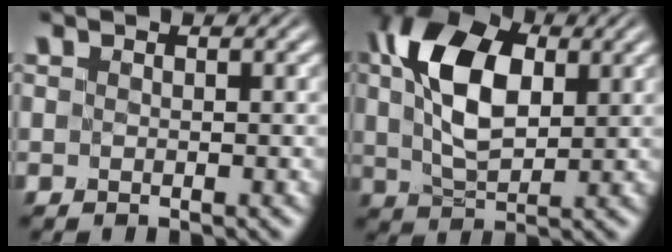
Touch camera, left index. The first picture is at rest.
{"total": 9.7, "force": [2.8, 5.5, 7.5], "torque": [-0.156, 0.017, 0.046]}